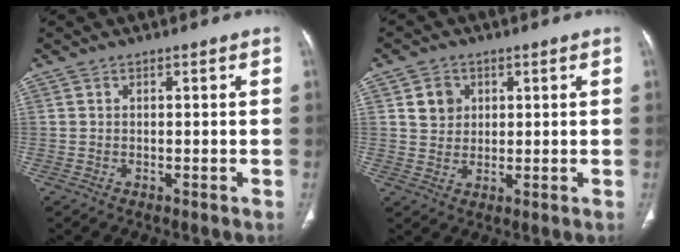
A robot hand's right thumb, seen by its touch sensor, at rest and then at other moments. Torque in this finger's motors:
{"motor_torque": [-0.36, 0.74, 0.21, -0.34, 0.00]}